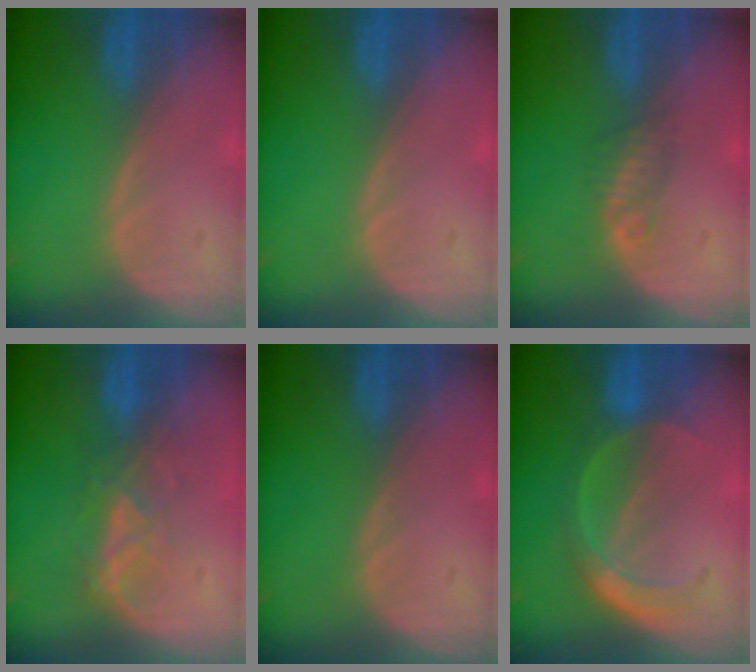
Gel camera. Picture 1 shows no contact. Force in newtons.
{"total": 0.0}
{"total": 2.2, "press": 1.9, "slide": 1.0}
{"total": 4.1, "press": 4.1, "slide": 0.6}
{"total": 0.0}
{"total": 6.0, "press": 5.2, "slide": 3.0}